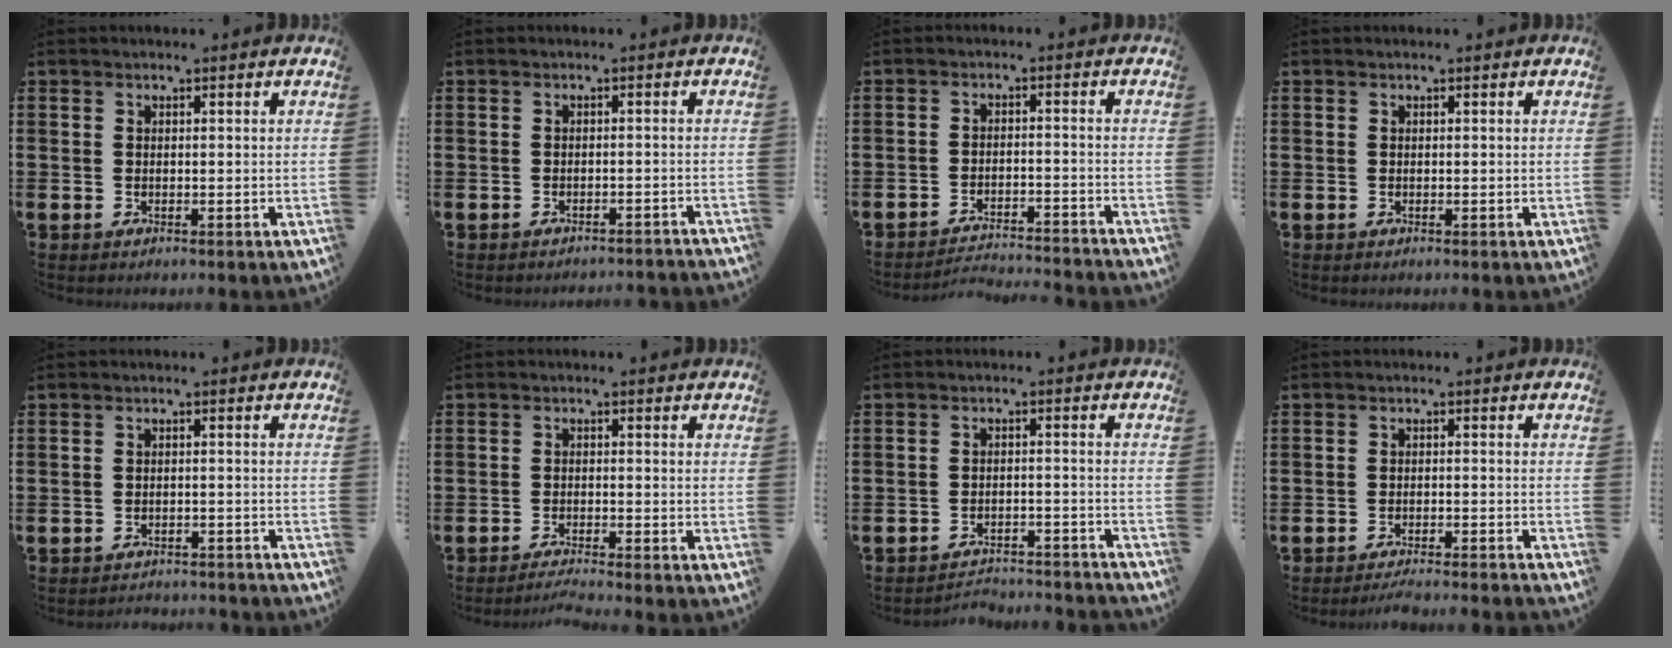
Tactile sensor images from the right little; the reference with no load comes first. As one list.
[{"total": 1.2, "force": [-1.1, -0.2, -0.1], "torque": [-0.002, 0.005, -0.024]}, {"total": 2.8, "force": [-2.8, -0.1, 0.0], "torque": [-0.007, 0.002, -0.059]}, {"total": 0.0}, {"total": 1.6, "force": [-1.6, 0.0, -0.2], "torque": [-0.005, 0.005, -0.035]}, {"total": 1.5, "force": [-1.4, -0.2, 0.6], "torque": [-0.009, 0.002, -0.026]}, {"total": 3.1, "force": [-3.1, 0.1, -0.1], "torque": [-0.007, 0.003, -0.066]}, {"total": 2.0, "force": [-2.0, -0.3, 0.5], "torque": [-0.009, 0.003, -0.038]}]